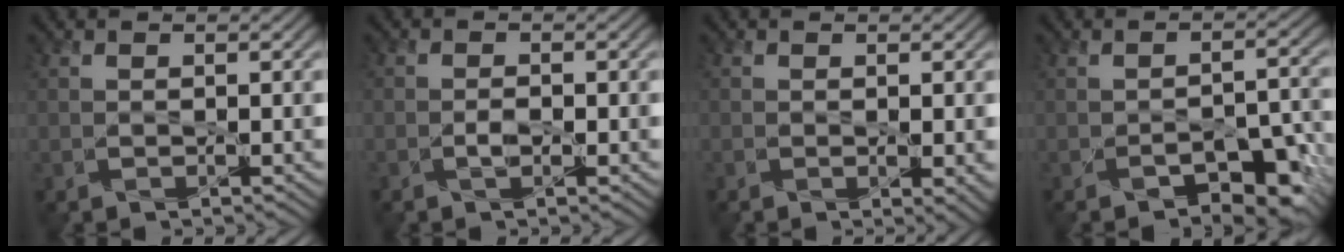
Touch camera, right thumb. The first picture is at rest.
{"total": 1.3, "force": [-0.7, 0.5, 1.0], "torque": [-0.016, 0.003, -0.017]}
{"total": 1.9, "force": [-0.3, 1.0, 1.6], "torque": [-0.020, -0.004, -0.007]}
{"total": 5.6, "force": [-3.3, 2.6, 3.6], "torque": [-0.041, -0.002, -0.049]}